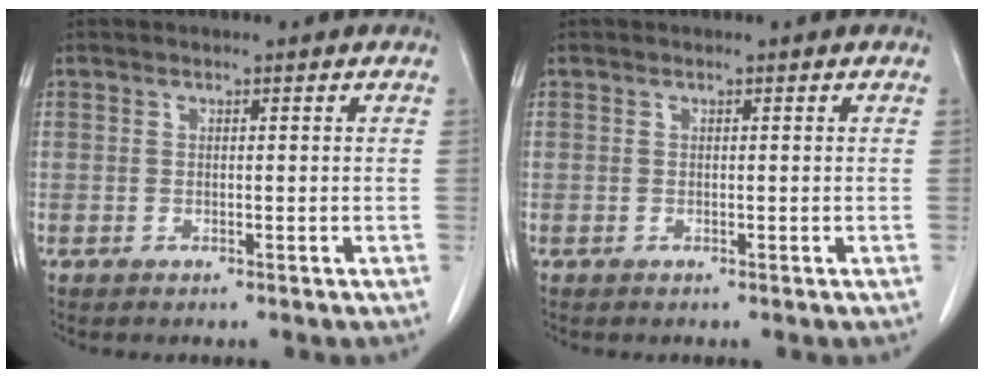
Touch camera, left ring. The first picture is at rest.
{"total": 0.0}